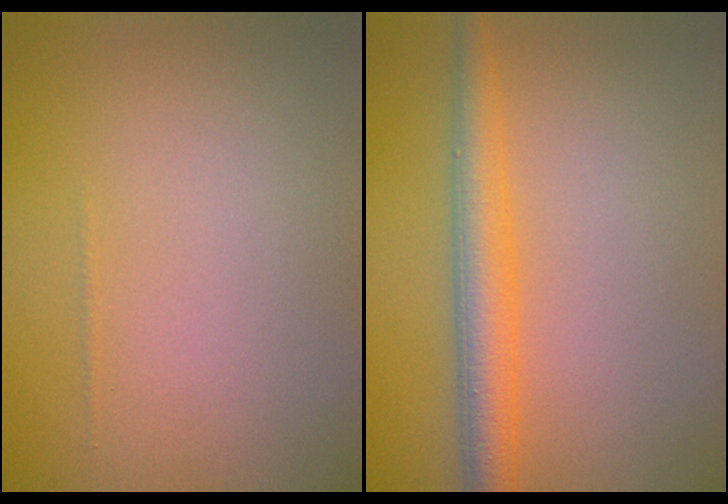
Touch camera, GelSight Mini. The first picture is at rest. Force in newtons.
{"total": 3.7, "press": 3.7, "slide": 0.2}